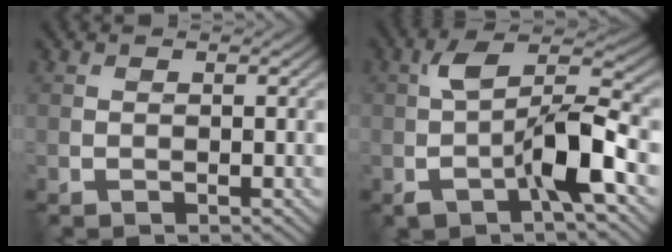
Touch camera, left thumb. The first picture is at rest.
{"total": 9.2, "force": [-2.6, 3.6, 8.1], "torque": [-0.152, 0.015, -0.053]}